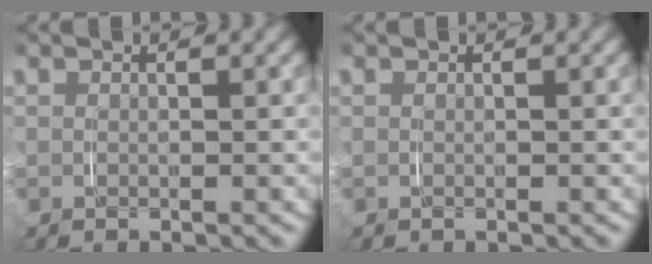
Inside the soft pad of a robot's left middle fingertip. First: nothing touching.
{"total": 0.0}